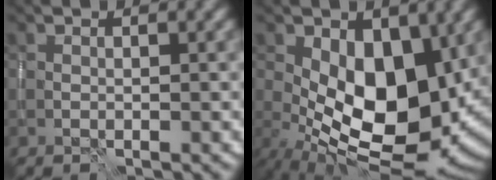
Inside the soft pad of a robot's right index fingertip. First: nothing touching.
{"total": 11.2, "force": [-0.2, 6.3, 9.2], "torque": [-0.153, -0.024, 0.003]}